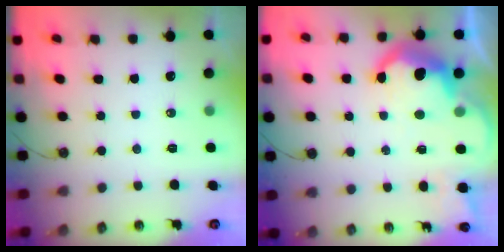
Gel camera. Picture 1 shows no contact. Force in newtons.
{"total": 14.8, "press": 14.7, "slide": 1.1}